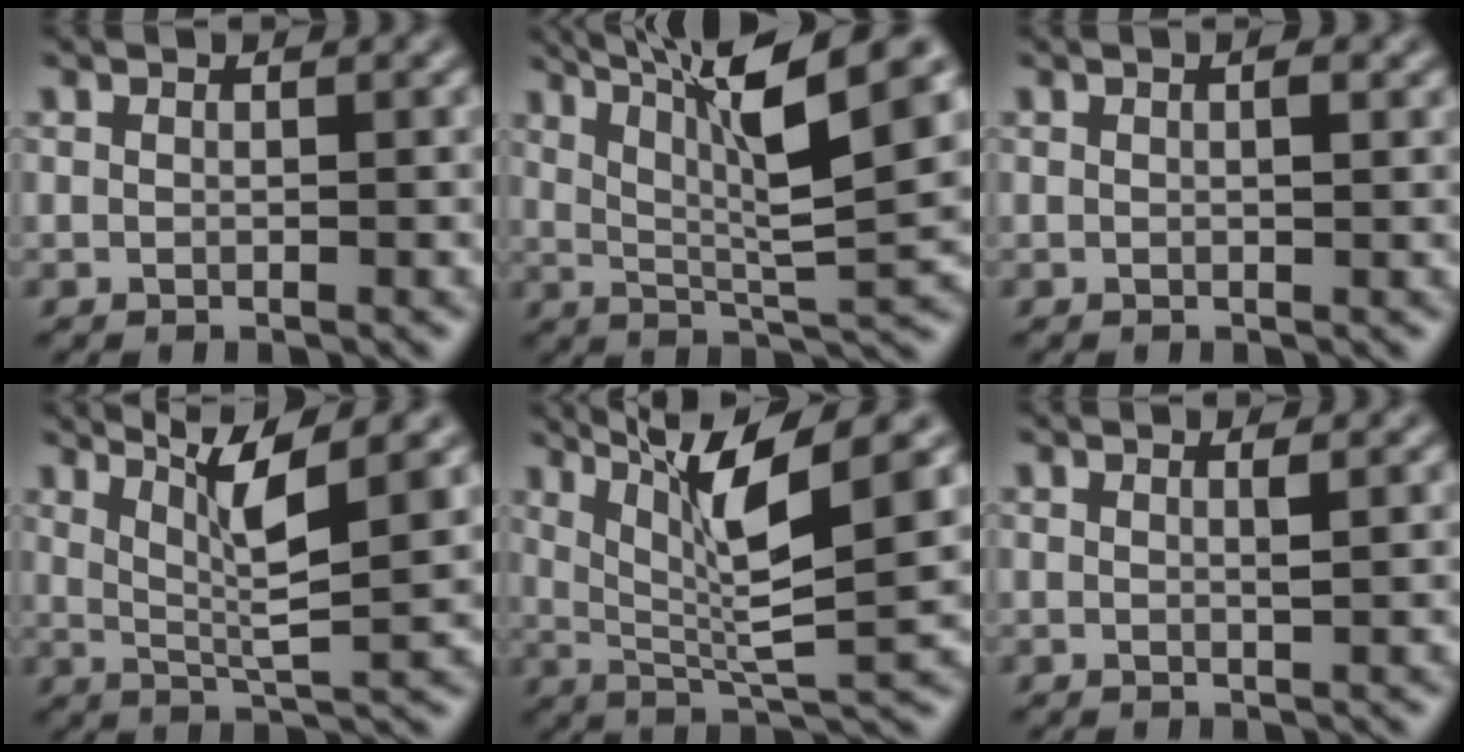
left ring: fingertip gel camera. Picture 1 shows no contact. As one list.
[{"total": 10.8, "force": [5.2, 2.1, 9.2], "torque": [-0.165, 0.014, 0.101]}, {"total": 1.2, "force": [0.4, 0.3, 1.1], "torque": [-0.006, 0.004, 0.003]}, {"total": 5.7, "force": [2.3, 0.9, 5.2], "torque": [-0.099, 0.002, 0.053]}, {"total": 9.2, "force": [3.5, 1.9, 8.2], "torque": [-0.156, 0.005, 0.079]}, {"total": 0.7, "force": [0.0, 0.0, 0.7], "torque": [-0.008, 0.002, 0.000]}]